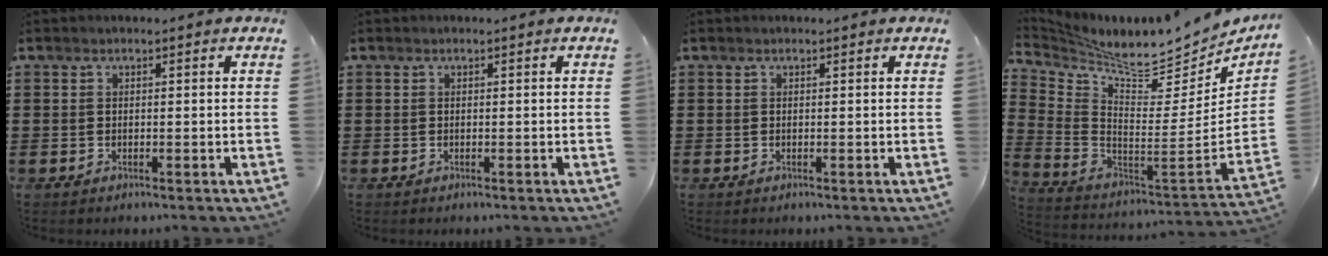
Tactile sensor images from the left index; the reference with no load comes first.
{"total": 0.0}
{"total": 0.0}
{"total": 6.7, "force": [6.2, 0.6, 2.4], "torque": [-0.068, -0.076, 0.100]}